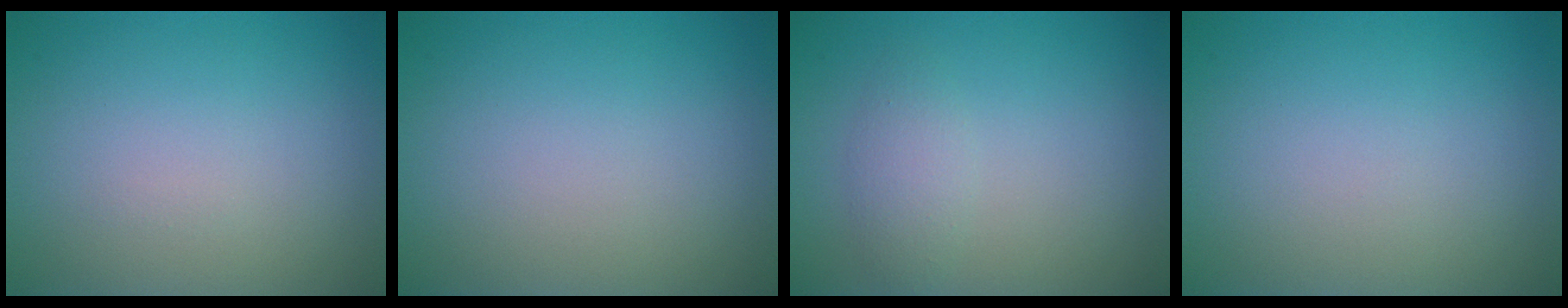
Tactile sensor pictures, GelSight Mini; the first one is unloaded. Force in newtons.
{"total": 0.0}
{"total": 1.8, "press": 1.8, "slide": 0.2}
{"total": 0.0}